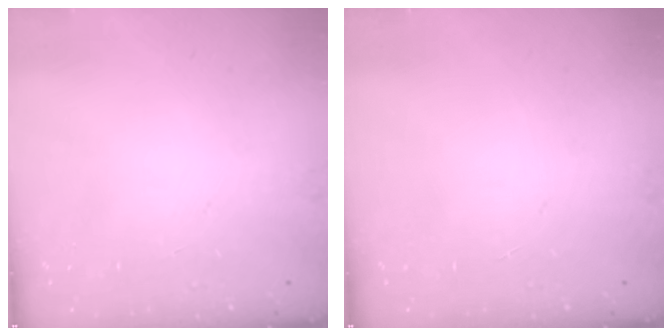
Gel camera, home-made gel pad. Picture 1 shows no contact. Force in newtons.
{"total": 0.0}